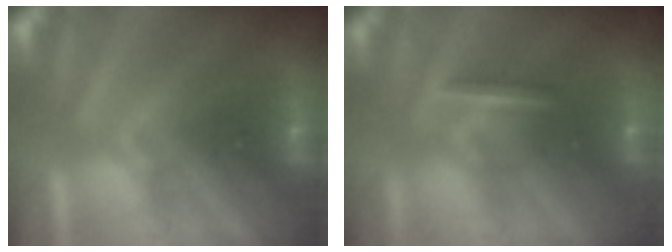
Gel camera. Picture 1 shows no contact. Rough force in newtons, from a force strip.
{"total": 7.2}